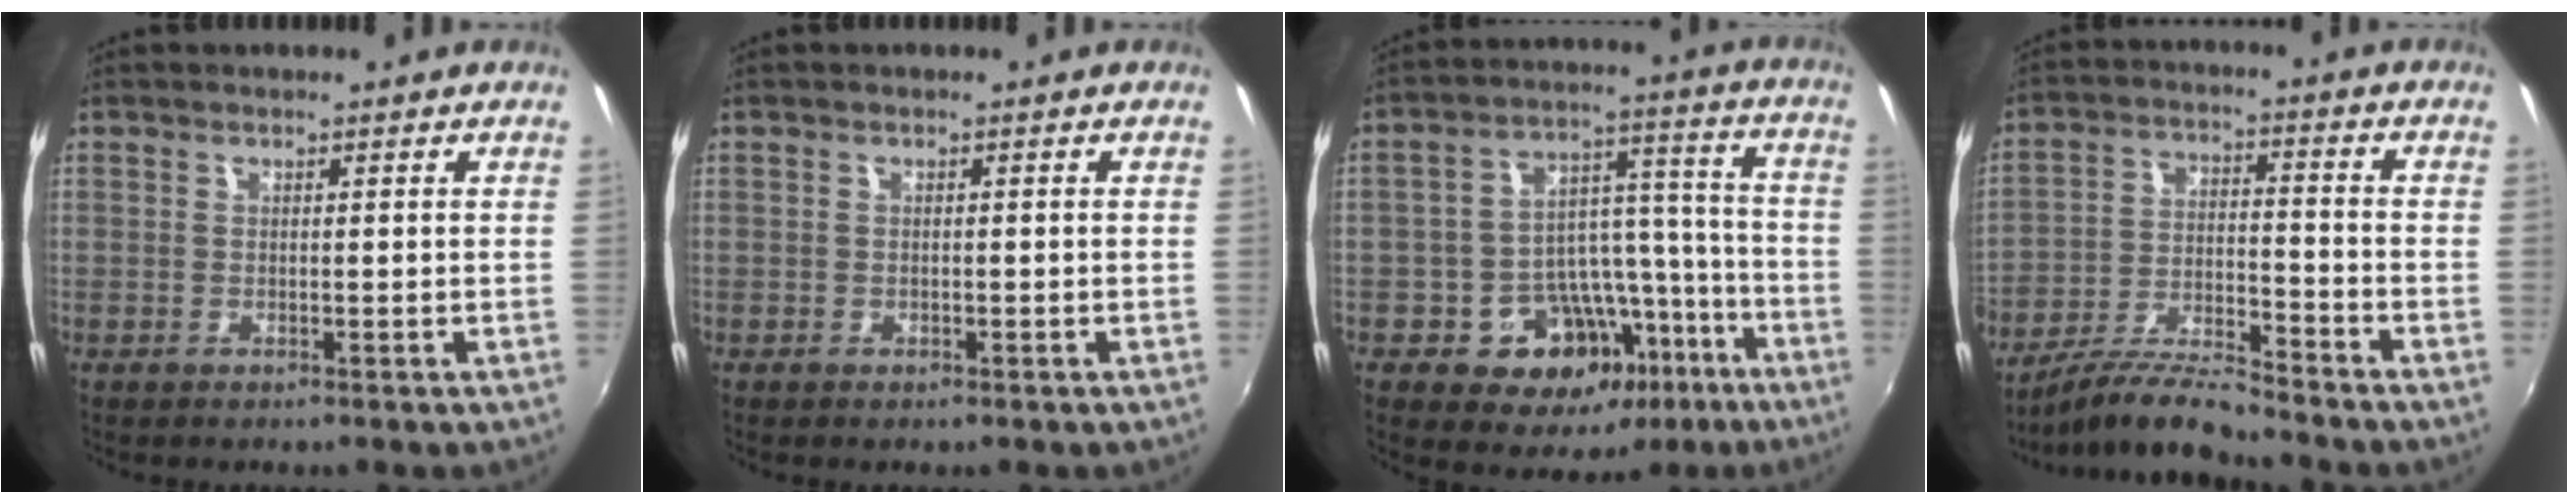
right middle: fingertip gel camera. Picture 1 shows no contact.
{"total": 0.7, "force": [-0.5, 0.4, 0.2], "torque": [-0.003, -0.002, -0.006]}
{"total": 16.2, "force": [-8.8, 11.7, 7.0], "torque": [-0.128, 0.050, -0.103]}
{"total": 10.8, "force": [-9.9, 0.1, 4.3], "torque": [-0.084, -0.009, -0.187]}